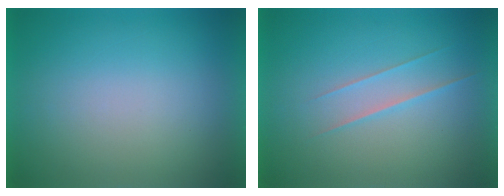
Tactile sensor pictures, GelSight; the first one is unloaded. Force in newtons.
{"total": 1.7}